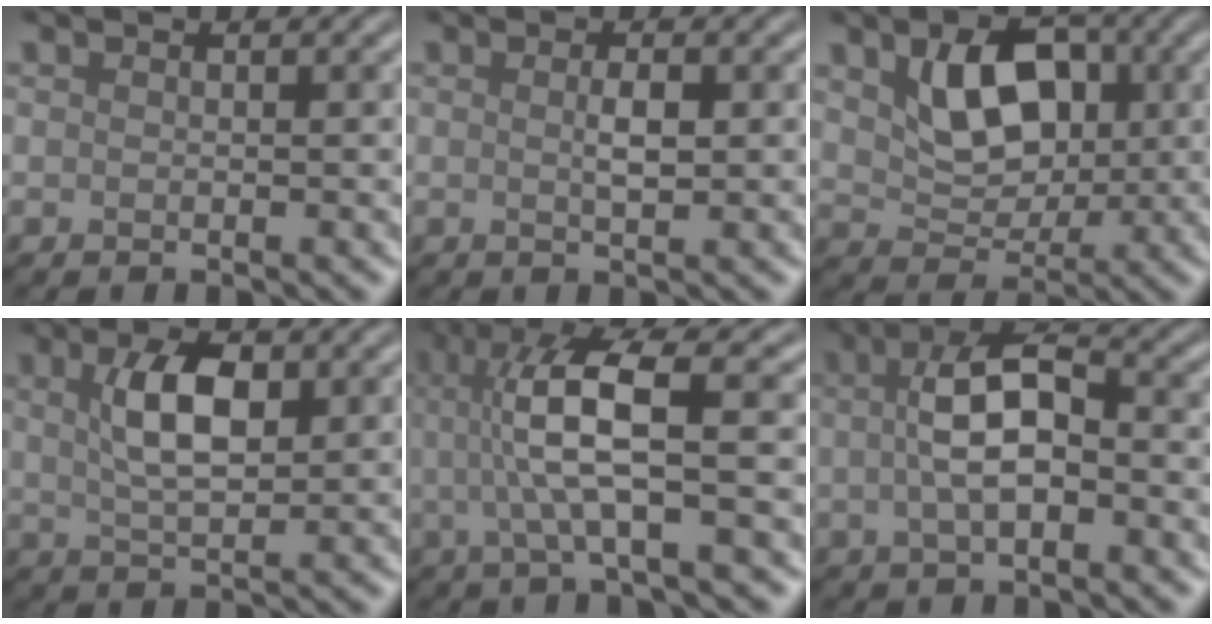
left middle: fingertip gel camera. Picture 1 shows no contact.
{"total": 1.6, "force": [0.2, 0.4, 1.5], "torque": [-0.029, 0.001, 0.002]}
{"total": 6.3, "force": [1.5, 4.3, 4.4], "torque": [-0.087, -0.006, 0.021]}
{"total": 4.9, "force": [1.4, 2.2, 4.2], "torque": [-0.084, 0.005, 0.025]}
{"total": 7.3, "force": [0.8, 1.5, 7.1], "torque": [-0.132, 0.012, 0.013]}
{"total": 5.5, "force": [-0.1, 2.4, 4.9], "torque": [-0.093, 0.010, -0.007]}